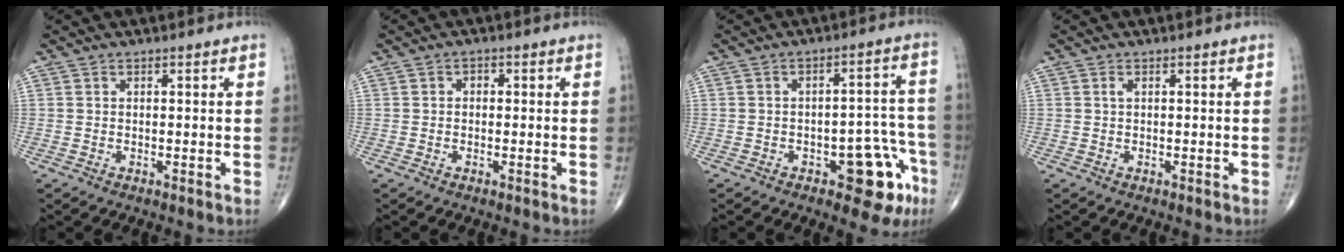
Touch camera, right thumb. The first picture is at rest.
{"total": 1.2, "force": [0.0, 1.0, 0.7], "torque": [0.002, 0.003, -0.005]}
{"total": 11.0, "force": [-5.4, 5.1, 8.2], "torque": [-0.055, 0.042, -0.065]}
{"total": 0.6, "force": [0.1, 0.2, 0.5], "torque": [-0.014, 0.000, 0.001]}